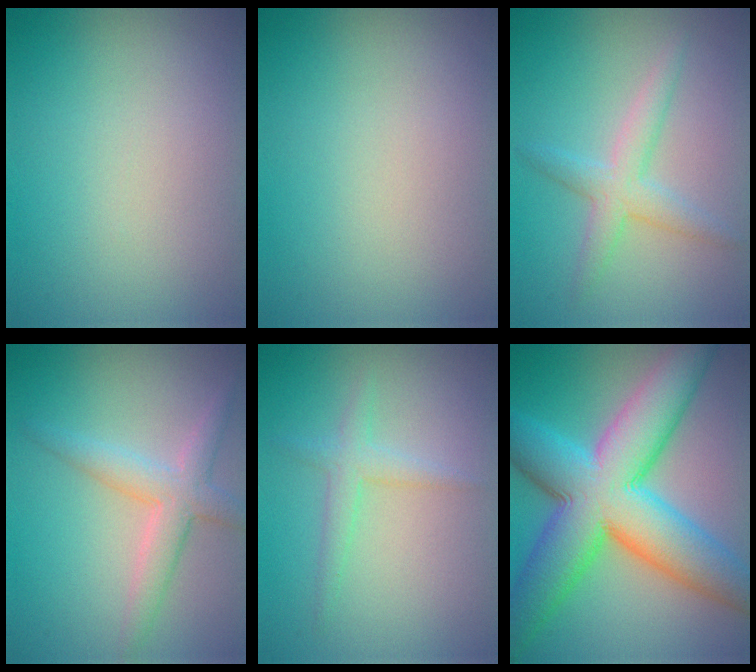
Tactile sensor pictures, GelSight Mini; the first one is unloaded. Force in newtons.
{"total": 0.0}
{"total": 3.0, "press": 3.0, "slide": 0.2}
{"total": 3.5, "press": 3.5, "slide": 0.1}
{"total": 2.0, "press": 2.0, "slide": 0.0}
{"total": 13.5, "press": 13.5, "slide": 0.2}